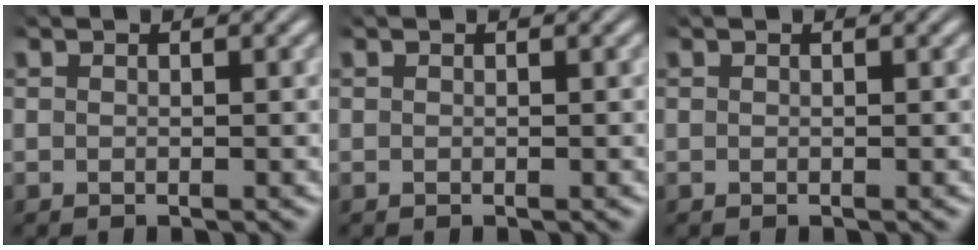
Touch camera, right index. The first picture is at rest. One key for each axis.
{"total": 0.0}
{"total": 0.0}